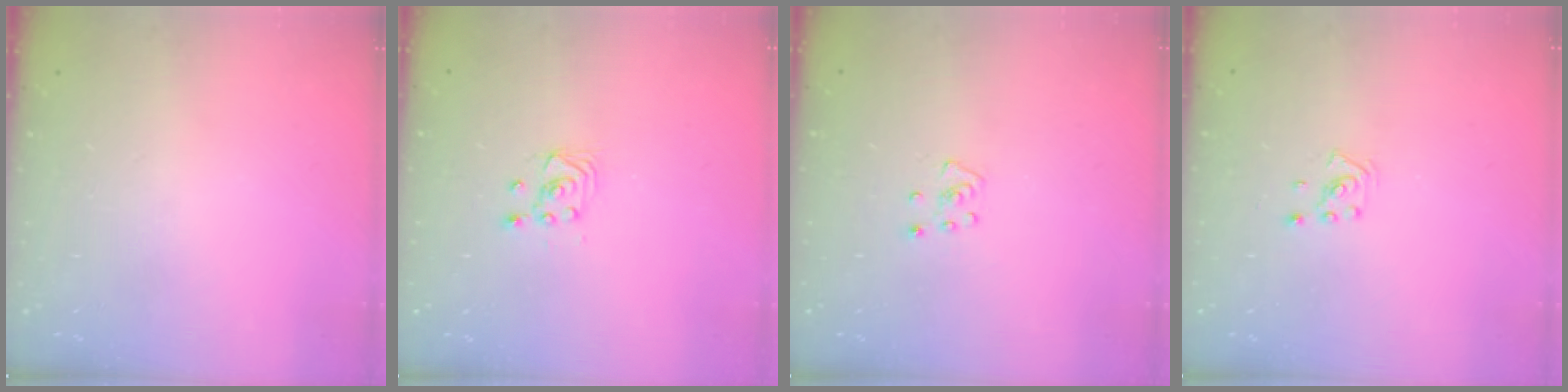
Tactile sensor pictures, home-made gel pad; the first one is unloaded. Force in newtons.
{"total": 2.5, "press": 2.2, "slide": 1.1}
{"total": 4.3, "press": 4.2, "slide": 0.4}
{"total": 2.0, "press": 2.0, "slide": 0.6}